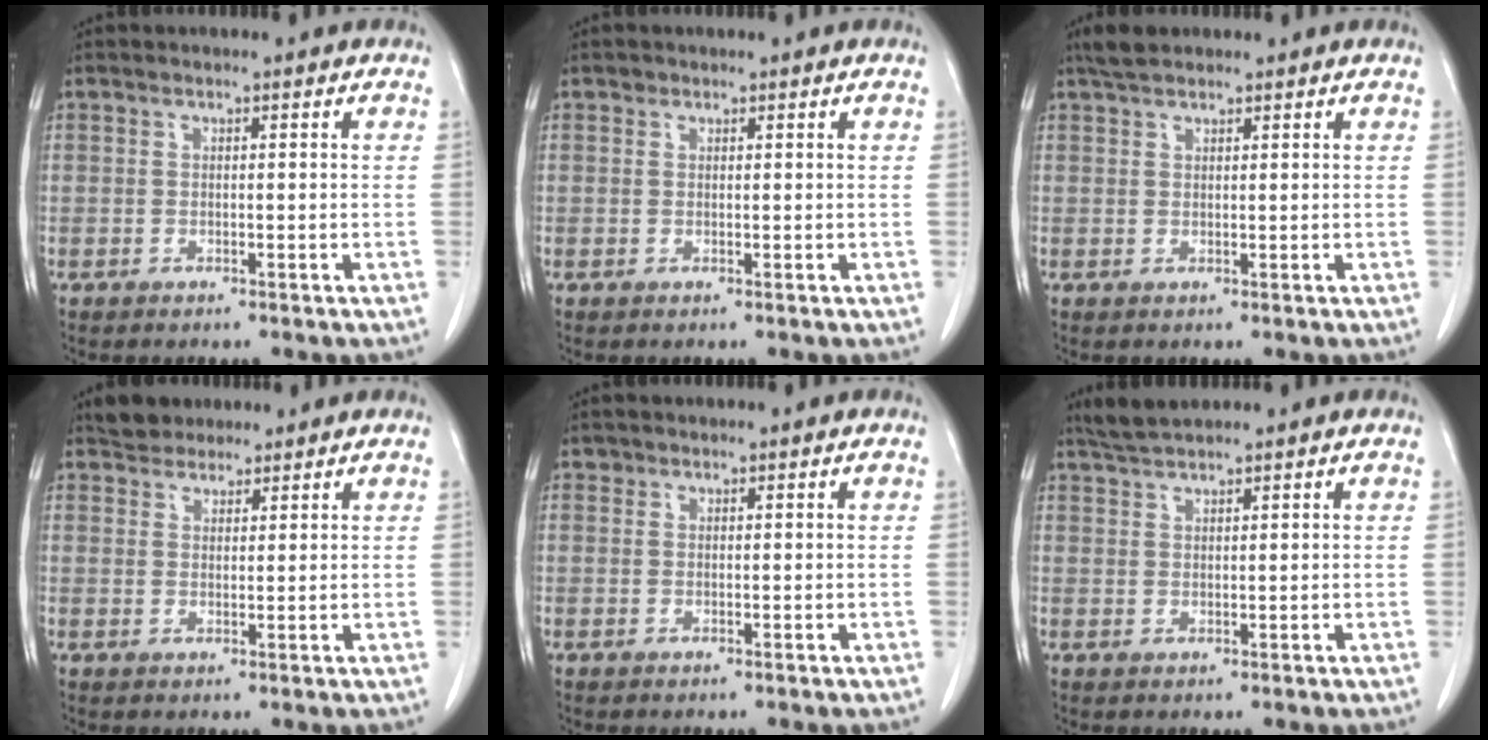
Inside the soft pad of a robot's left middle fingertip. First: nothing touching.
{"total": 0.5, "force": [0.4, 0.3, 0.0], "torque": [0.000, -0.002, 0.006]}
{"total": 2.9, "force": [2.5, 1.1, 1.1], "torque": [-0.025, 0.013, 0.044]}
{"total": 3.8, "force": [3.3, 1.8, 0.5], "torque": [-0.012, 0.017, 0.057]}
{"total": 0.6, "force": [0.5, 0.3, -0.1], "torque": [0.001, 0.001, 0.010]}
{"total": 3.2, "force": [3.1, 0.1, 1.0], "torque": [-0.027, 0.011, 0.063]}